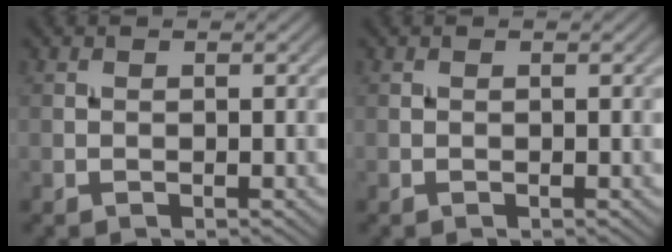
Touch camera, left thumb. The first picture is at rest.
{"total": 0.0}